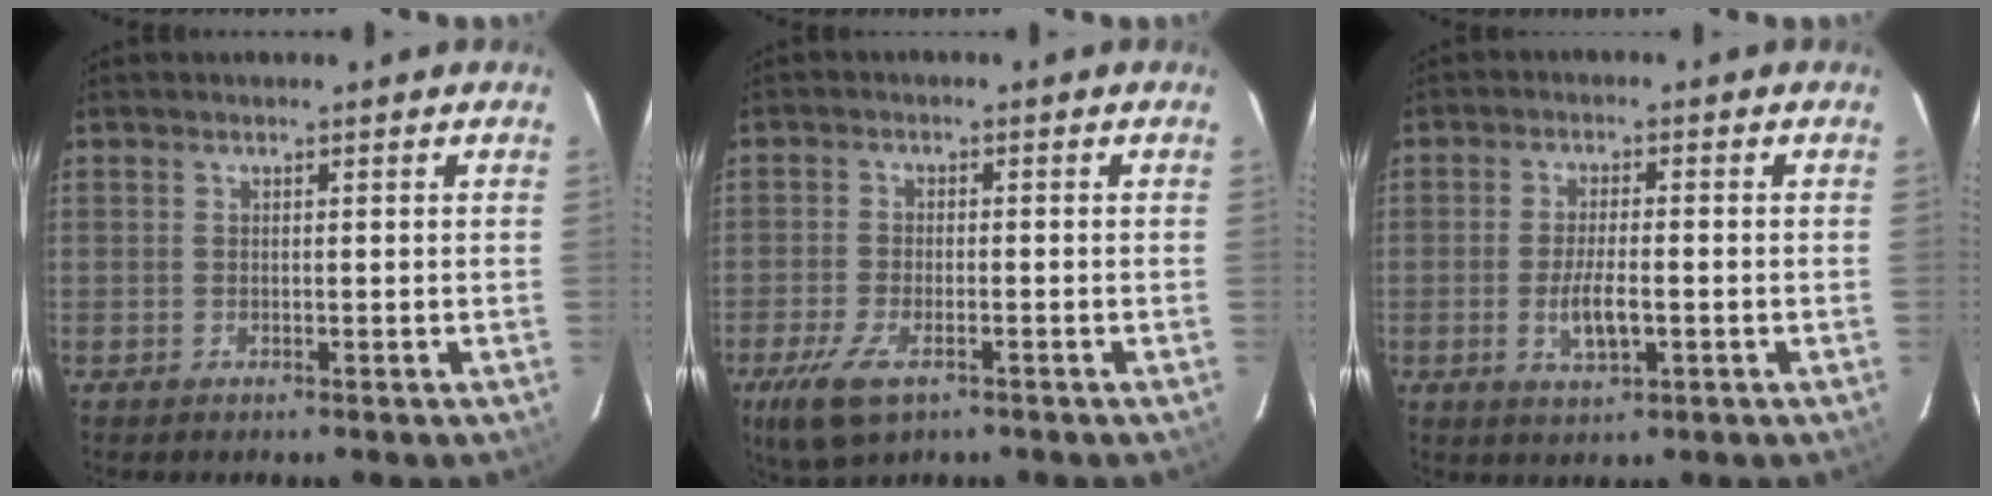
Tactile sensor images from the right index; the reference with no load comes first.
{"total": 7.9, "force": [-4.5, 3.4, 5.5], "torque": [-0.140, -0.023, -0.084]}
{"total": 5.5, "force": [-1.6, 1.7, 5.0], "torque": [-0.099, -0.008, -0.025]}